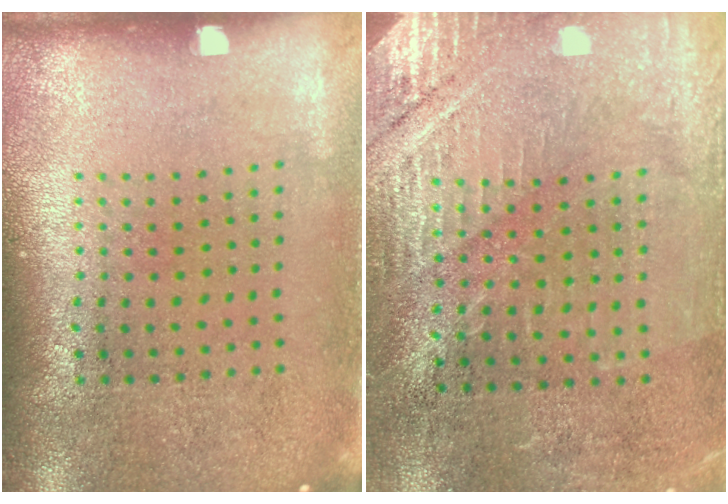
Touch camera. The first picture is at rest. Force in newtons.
{"total": 2.9, "press": 2.9, "slide": 0.3}